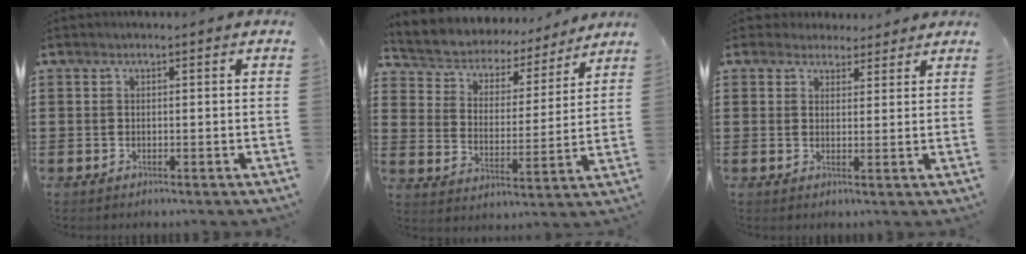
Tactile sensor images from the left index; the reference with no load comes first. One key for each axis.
{"total": 4.5, "fx": 4.3, "fy": 1.1, "fz": -0.3, "tx": -0.024, "ty": -0.036, "tz": 0.068}
{"total": 3.0, "fx": 2.6, "fy": 1.4, "fz": 0.1, "tx": -0.013, "ty": 0.005, "tz": 0.050}